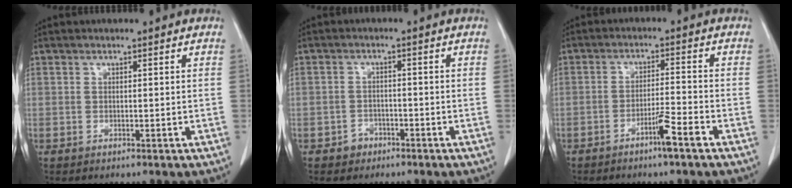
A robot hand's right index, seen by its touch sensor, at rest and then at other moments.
{"total": 2.4, "force": [-1.5, 1.9, 0.3], "torque": [-0.002, 0.009, -0.025]}
{"total": 4.7, "force": [-3.0, -0.4, 3.6], "torque": [-0.060, -0.004, -0.056]}